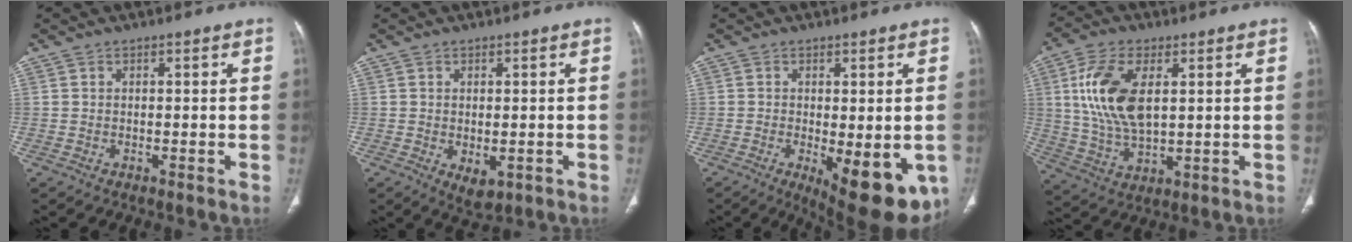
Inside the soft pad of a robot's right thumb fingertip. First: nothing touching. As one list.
[{"total": 3.9, "force": [-0.9, 2.2, 3.1], "torque": [-0.042, -0.009, 0.000]}, {"total": 13.8, "force": [-4.5, 5.4, 11.8], "torque": [-0.133, -0.019, -0.047]}, {"total": 13.6, "force": [3.2, 7.0, 11.2], "torque": [-0.226, -0.010, 0.067]}]